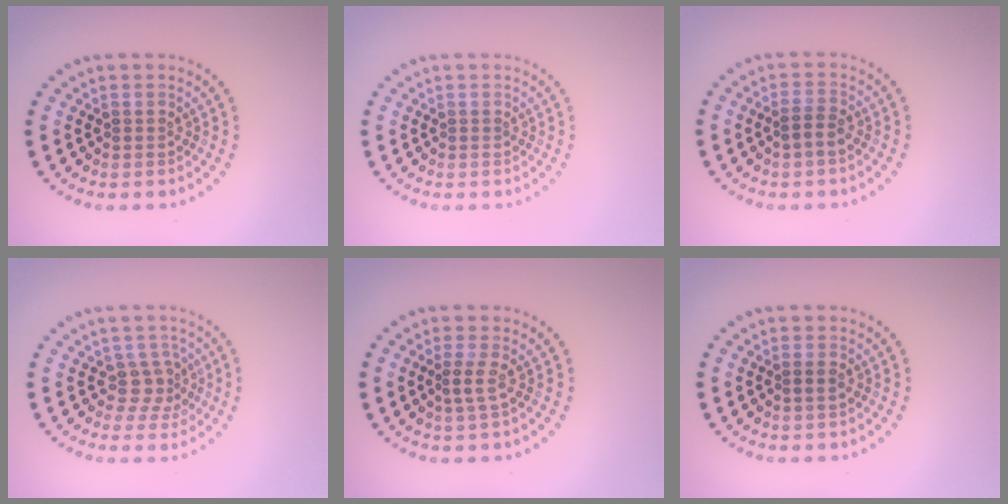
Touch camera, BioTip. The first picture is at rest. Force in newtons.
{"total": 0.0}
{"total": 1.6, "press": 1.5, "slide": 0.6}
{"total": 2.4, "press": 1.7, "slide": 1.7}
{"total": 1.6, "press": 1.1, "slide": 1.1}
{"total": 0.9, "press": 0.8, "slide": 0.4}